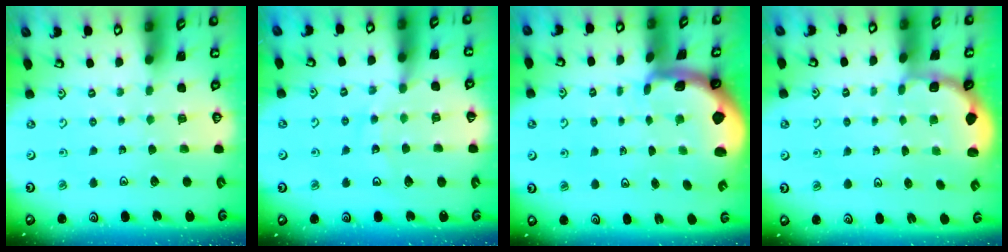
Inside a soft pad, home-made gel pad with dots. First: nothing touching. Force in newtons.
{"total": 11.2, "press": 11.2, "slide": 1.3}
{"total": 1.9, "press": 1.9, "slide": 0.4}
{"total": 1.9, "press": 1.8, "slide": 0.8}